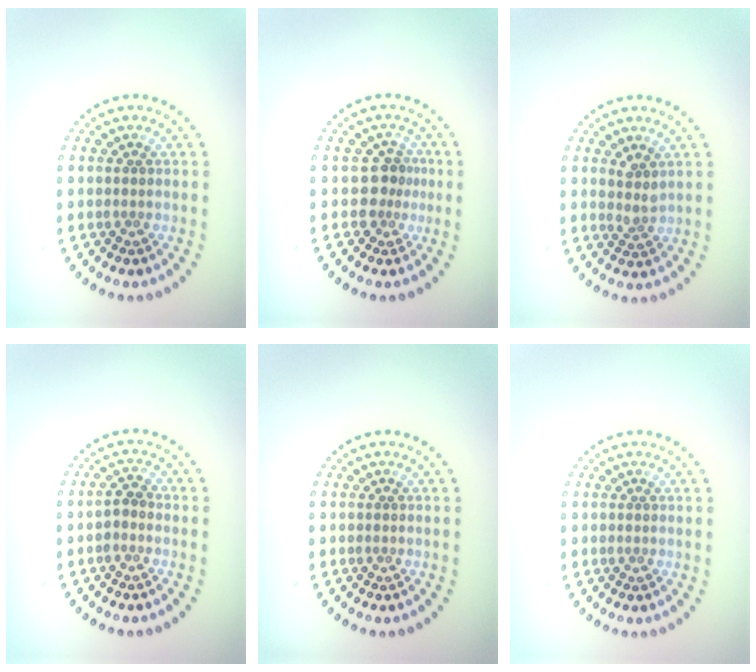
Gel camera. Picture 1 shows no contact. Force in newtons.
{"total": 2.3, "press": 1.8, "slide": 1.5}
{"total": 1.7, "press": 1.3, "slide": 1.2}
{"total": 1.3, "press": 1.1, "slide": 0.7}
{"total": 0.0}
{"total": 0.0}